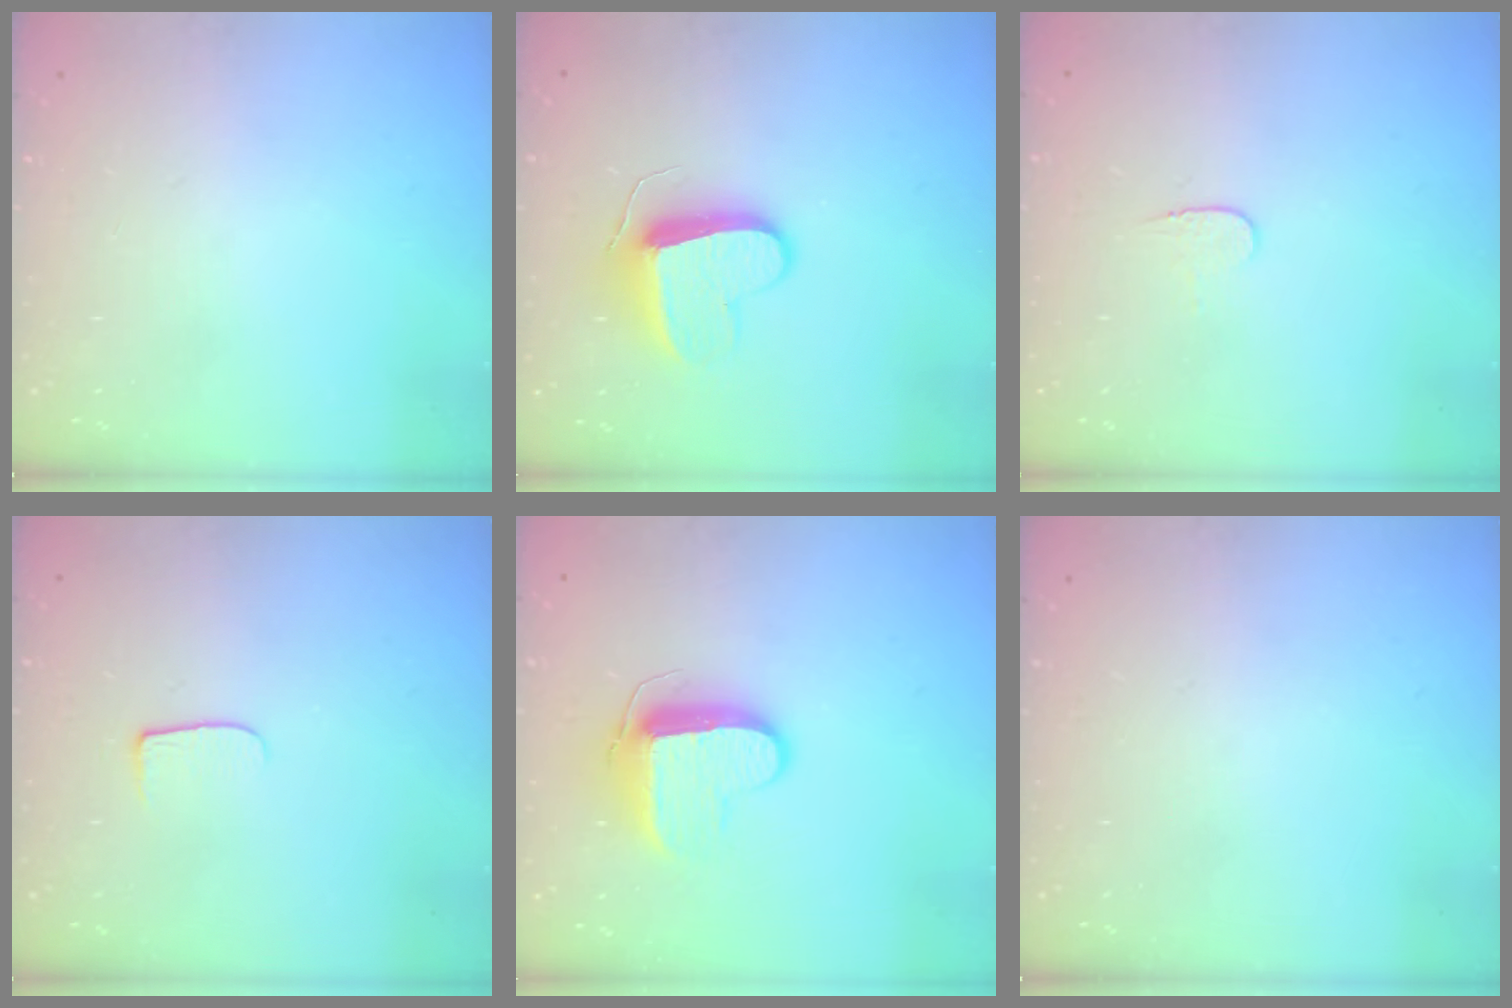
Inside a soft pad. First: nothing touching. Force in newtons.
{"total": 10.3, "press": 10.2, "slide": 1.2}
{"total": 4.0, "press": 4.0, "slide": 0.4}
{"total": 6.5, "press": 6.5, "slide": 0.7}
{"total": 9.4, "press": 9.4, "slide": 0.7}
{"total": 0.0}